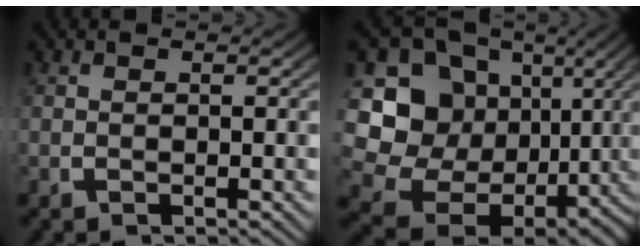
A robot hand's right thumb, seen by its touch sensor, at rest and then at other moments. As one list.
[{"total": 16.5, "force": [-0.4, 13.0, 10.1], "torque": [-0.202, -0.045, 0.009]}]